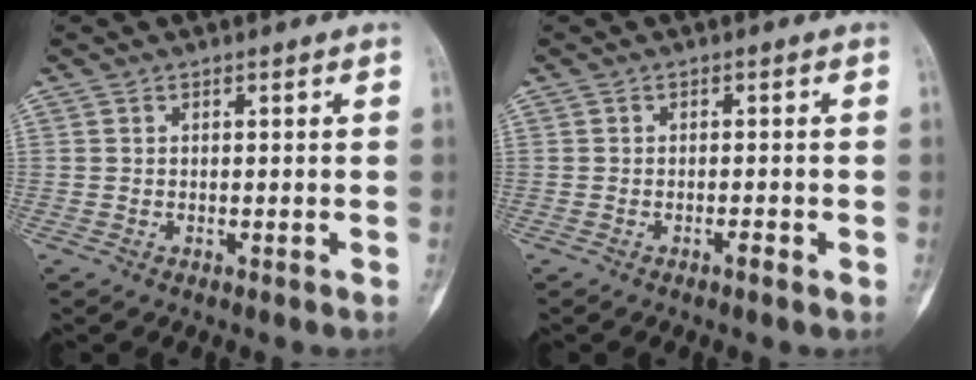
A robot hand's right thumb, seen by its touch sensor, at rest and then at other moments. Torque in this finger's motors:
{"motor_torque": [-0.21, 0.11, -0.06, -0.03, 0.03]}